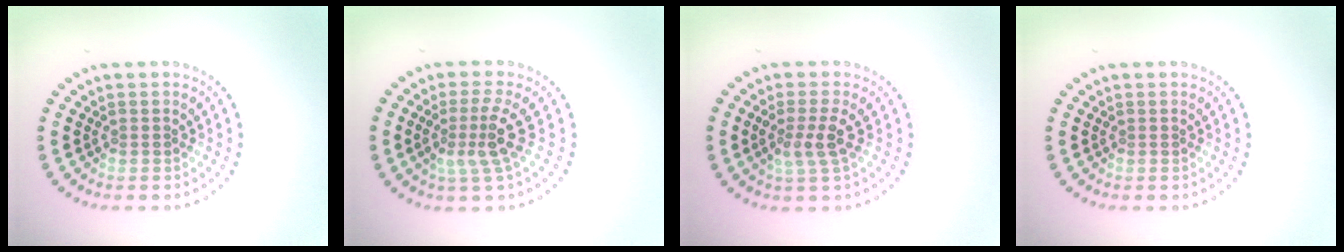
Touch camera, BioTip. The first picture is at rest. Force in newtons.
{"total": 3.2, "press": 2.3, "slide": 2.3}
{"total": 2.5, "press": 2.2, "slide": 1.3}
{"total": 0.0}